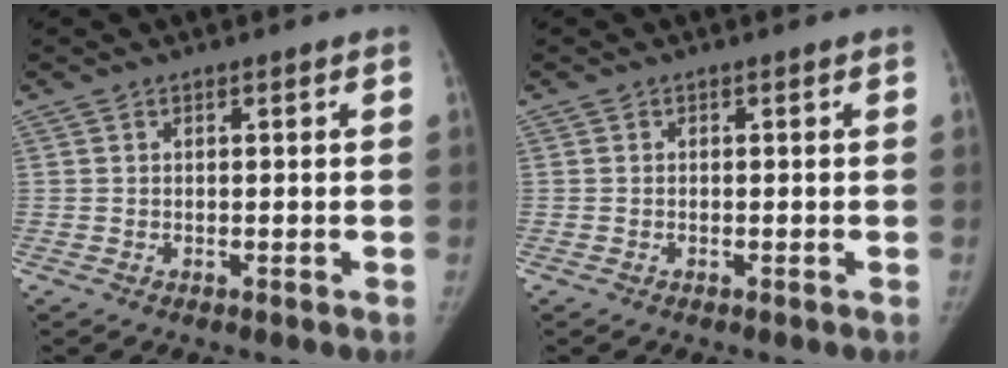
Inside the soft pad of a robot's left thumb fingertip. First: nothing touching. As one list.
[{"total": 0.0}]